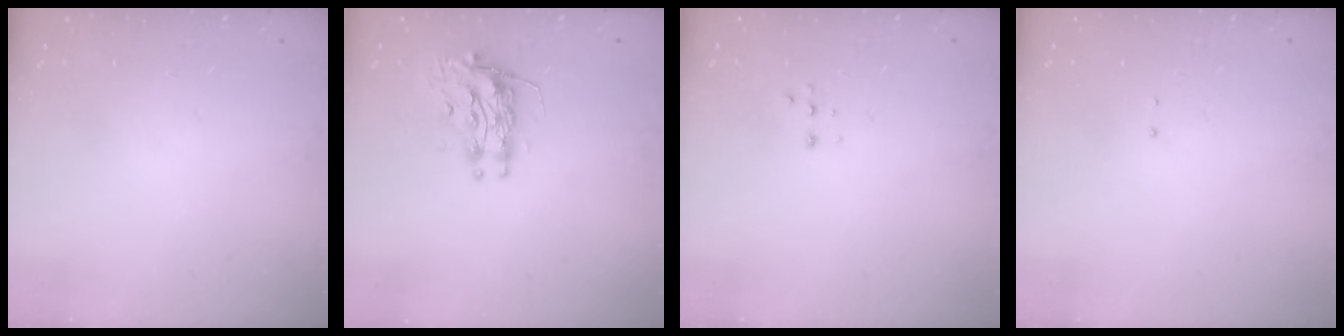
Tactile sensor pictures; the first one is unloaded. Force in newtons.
{"total": 10.0, "press": 9.9, "slide": 0.8}
{"total": 2.2, "press": 2.2, "slide": 0.5}
{"total": 1.3, "press": 1.2, "slide": 0.6}